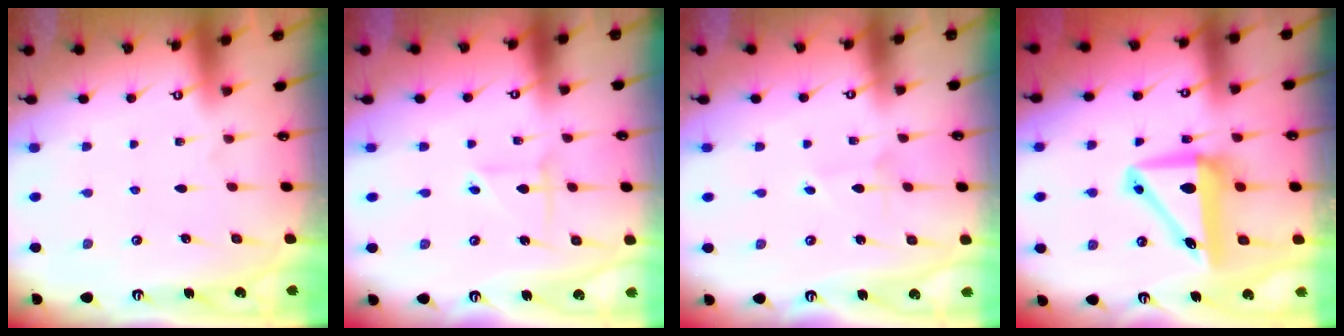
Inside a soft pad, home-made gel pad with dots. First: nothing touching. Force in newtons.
{"total": 2.5, "press": 2.5, "slide": 0.2}
{"total": 2.2, "press": 2.1, "slide": 0.3}
{"total": 10.7, "press": 10.4, "slide": 2.5}